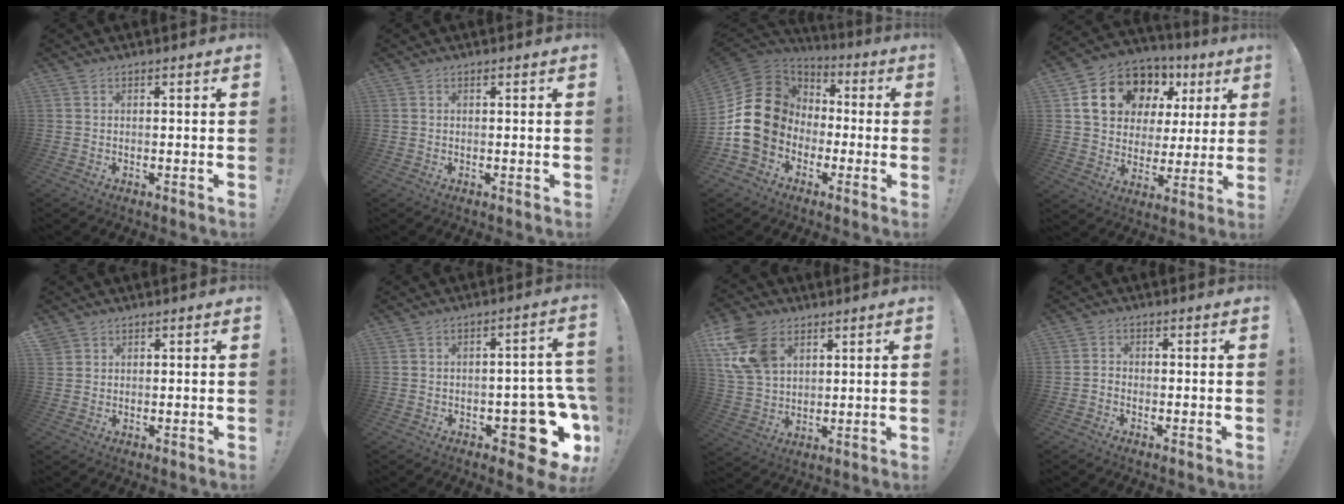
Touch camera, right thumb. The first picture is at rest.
{"total": 0.0}
{"total": 19.5, "force": [-0.8, 16.5, 10.3], "torque": [-0.172, 0.018, 0.014]}
{"total": 15.8, "force": [7.6, 11.5, 7.8], "torque": [-0.126, -0.036, 0.156]}
{"total": 1.9, "force": [1.5, 1.1, 0.0], "torque": [-0.003, -0.006, 0.029]}
{"total": 15.3, "force": [-6.1, 7.2, 12.0], "torque": [-0.115, 0.040, -0.085]}
{"total": 15.4, "force": [7.0, 10.7, 8.7], "torque": [-0.179, -0.024, 0.140]}
{"total": 1.7, "force": [-1.2, 1.0, 0.6], "torque": [-0.014, 0.010, -0.020]}